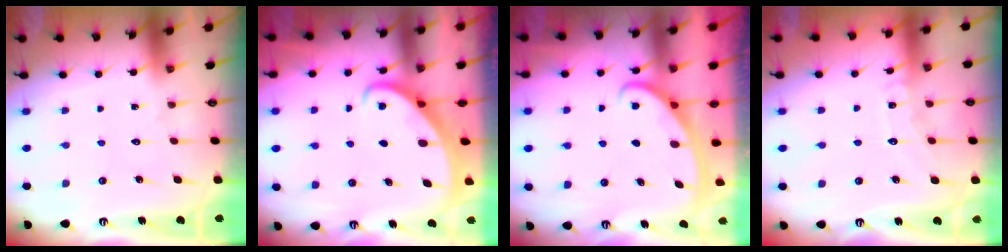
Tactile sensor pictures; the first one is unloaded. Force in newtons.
{"total": 2.1, "press": 2.1, "slide": 0.2}
{"total": 2.8, "press": 2.8, "slide": 0.4}
{"total": 6.5, "press": 6.4, "slide": 0.6}